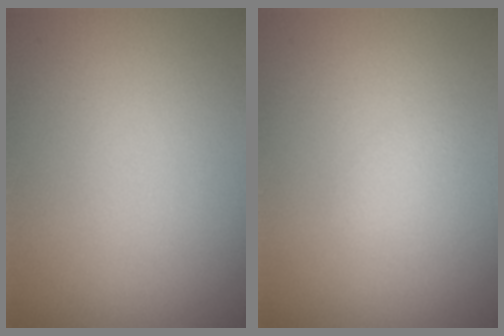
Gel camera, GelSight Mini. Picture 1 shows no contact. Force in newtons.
{"total": 0.7, "press": 0.7, "slide": 0.1}